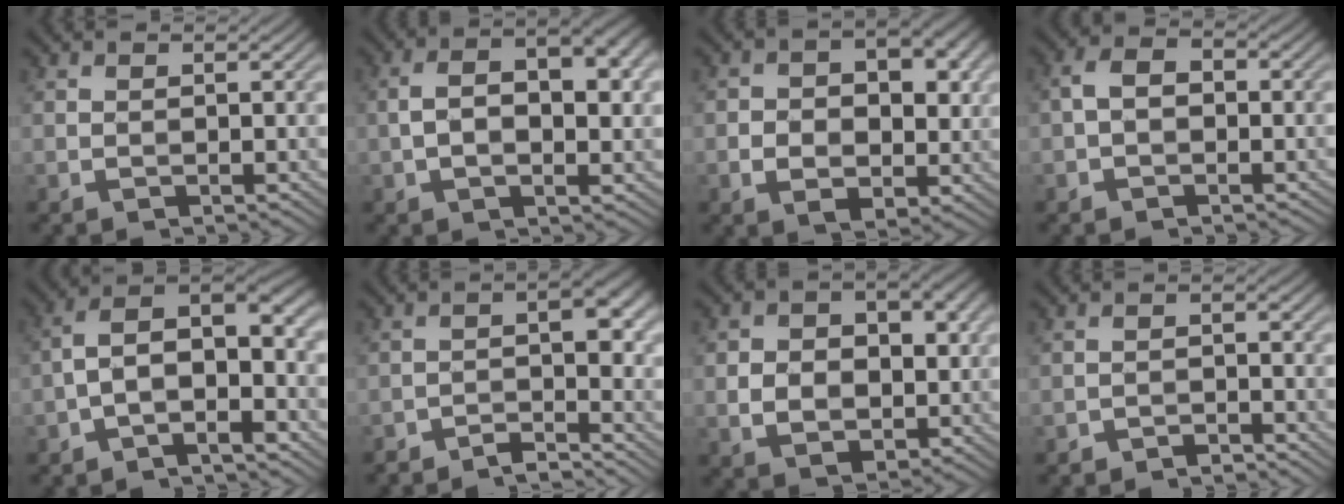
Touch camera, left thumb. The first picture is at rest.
{"total": 9.6, "force": [0.9, 4.7, 8.3], "torque": [-0.143, 0.005, 0.012]}
{"total": 8.8, "force": [0.4, 5.9, 6.5], "torque": [-0.093, -0.008, 0.016]}
{"total": 3.4, "force": [-0.7, 2.4, 2.3], "torque": [-0.048, 0.007, -0.018]}
{"total": 8.2, "force": [-2.4, 3.5, 7.0], "torque": [-0.124, 0.013, -0.053]}
{"total": 4.4, "force": [-3.0, 0.8, 3.1], "torque": [-0.046, 0.007, -0.056]}
{"total": 8.9, "force": [0.7, 6.3, 6.3], "torque": [-0.118, -0.008, 0.020]}
{"total": 2.0, "force": [-1.9, 0.4, 0.5], "torque": [-0.005, 0.004, -0.036]}